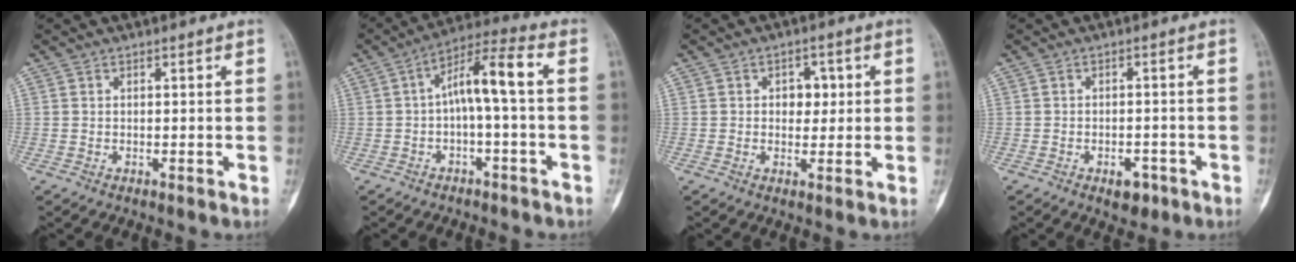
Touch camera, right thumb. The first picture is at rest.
{"total": 8.6, "force": [-0.4, 1.6, 8.5], "torque": [-0.153, 0.051, -0.011]}
{"total": 3.9, "force": [0.7, 2.9, 2.5], "torque": [-0.006, 0.002, 0.006]}
{"total": 3.7, "force": [-2.0, 2.1, 2.3], "torque": [-0.020, 0.011, -0.023]}